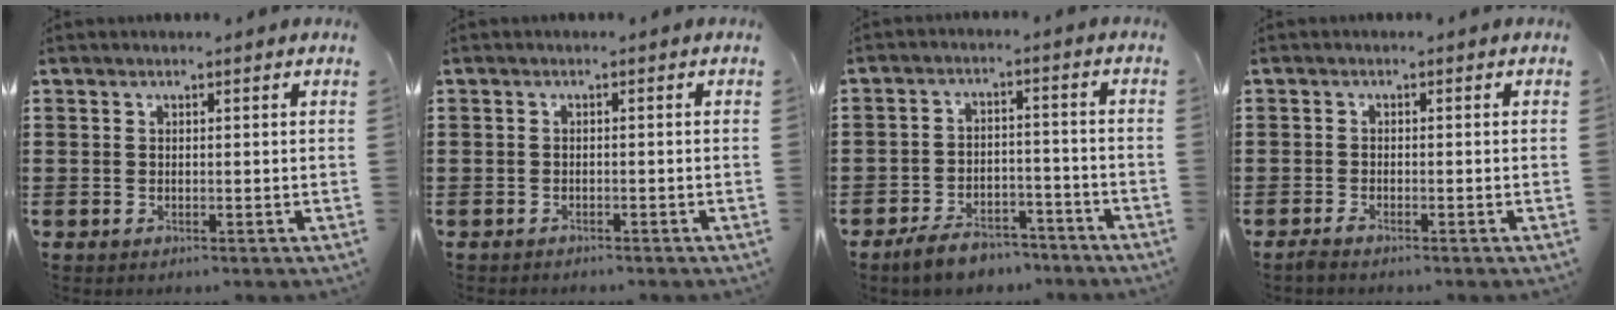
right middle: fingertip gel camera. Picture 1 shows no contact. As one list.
[{"total": 0.9, "force": [-0.9, 0.2, -0.1], "torque": [0.000, 0.004, -0.021]}, {"total": 5.3, "force": [-4.9, 1.5, 1.1], "torque": [-0.024, 0.011, -0.098]}, {"total": 0.9, "force": [-0.8, 0.1, 0.5], "torque": [-0.019, -0.009, -0.016]}]